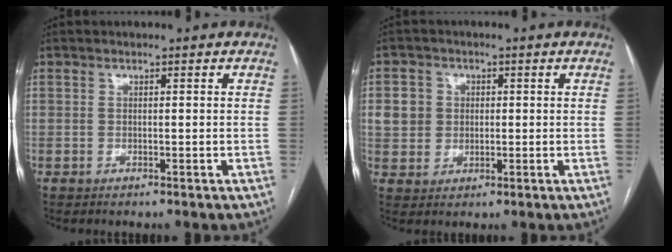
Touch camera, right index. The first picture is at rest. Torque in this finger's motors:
{"motor_torque": [-0.04, -0.05, 0.00, 0.03]}